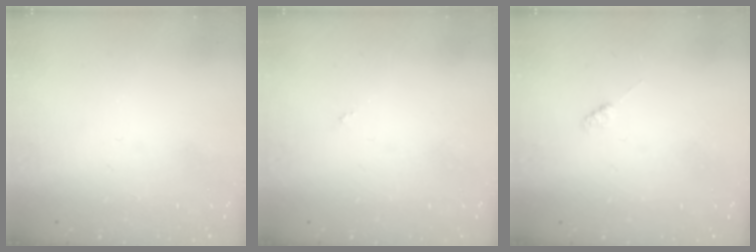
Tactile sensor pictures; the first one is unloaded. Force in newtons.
{"total": 0.0}
{"total": 1.9, "press": 1.9, "slide": 0.3}